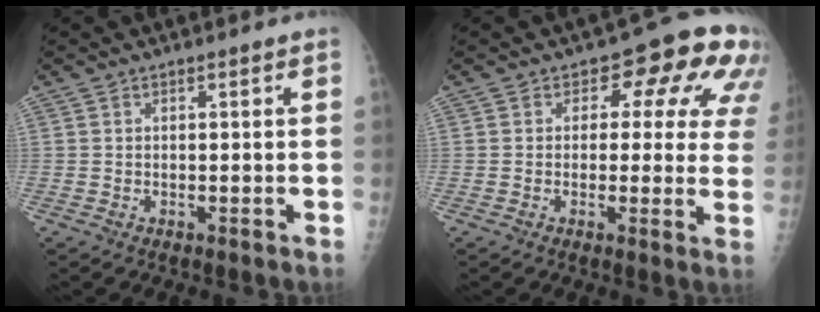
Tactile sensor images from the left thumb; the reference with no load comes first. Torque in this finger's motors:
{"motor_torque": [-0.01, 0.10, -0.18, 0.03, 0.09]}